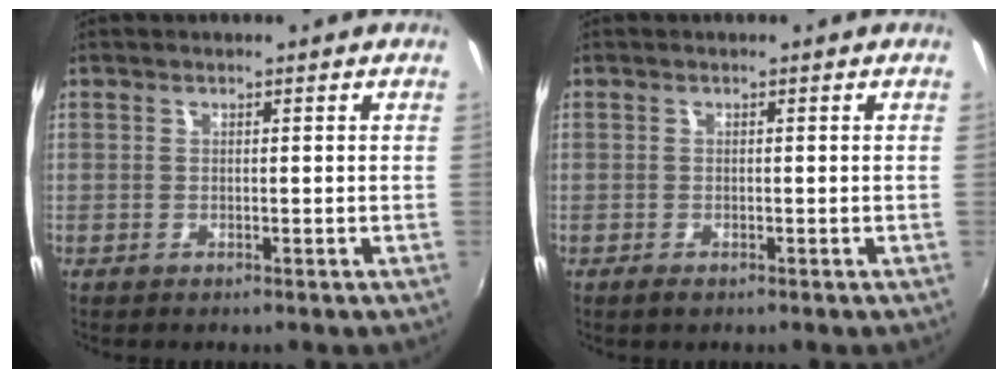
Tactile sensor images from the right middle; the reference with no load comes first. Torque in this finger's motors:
{"motor_torque": [0.46, -0.39, 0.02, 0.02]}